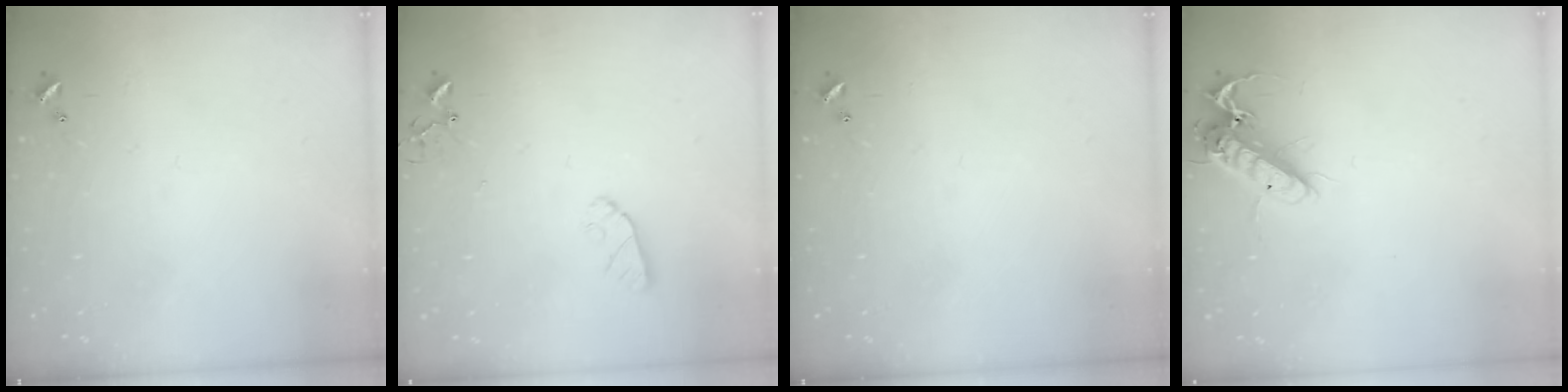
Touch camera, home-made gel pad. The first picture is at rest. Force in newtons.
{"total": 6.0, "press": 6.0, "slide": 0.3}
{"total": 0.0}
{"total": 14.3, "press": 14.2, "slide": 1.9}